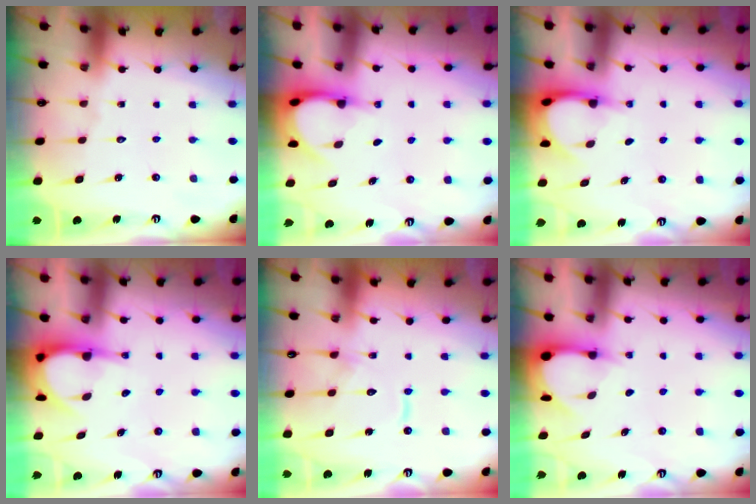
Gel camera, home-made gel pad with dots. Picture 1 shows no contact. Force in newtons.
{"total": 3.9, "press": 3.9, "slide": 0.3}
{"total": 3.7, "press": 3.7, "slide": 0.3}
{"total": 5.5, "press": 5.5, "slide": 0.4}
{"total": 11.7, "press": 11.6, "slide": 1.0}
{"total": 3.5, "press": 3.5, "slide": 0.3}